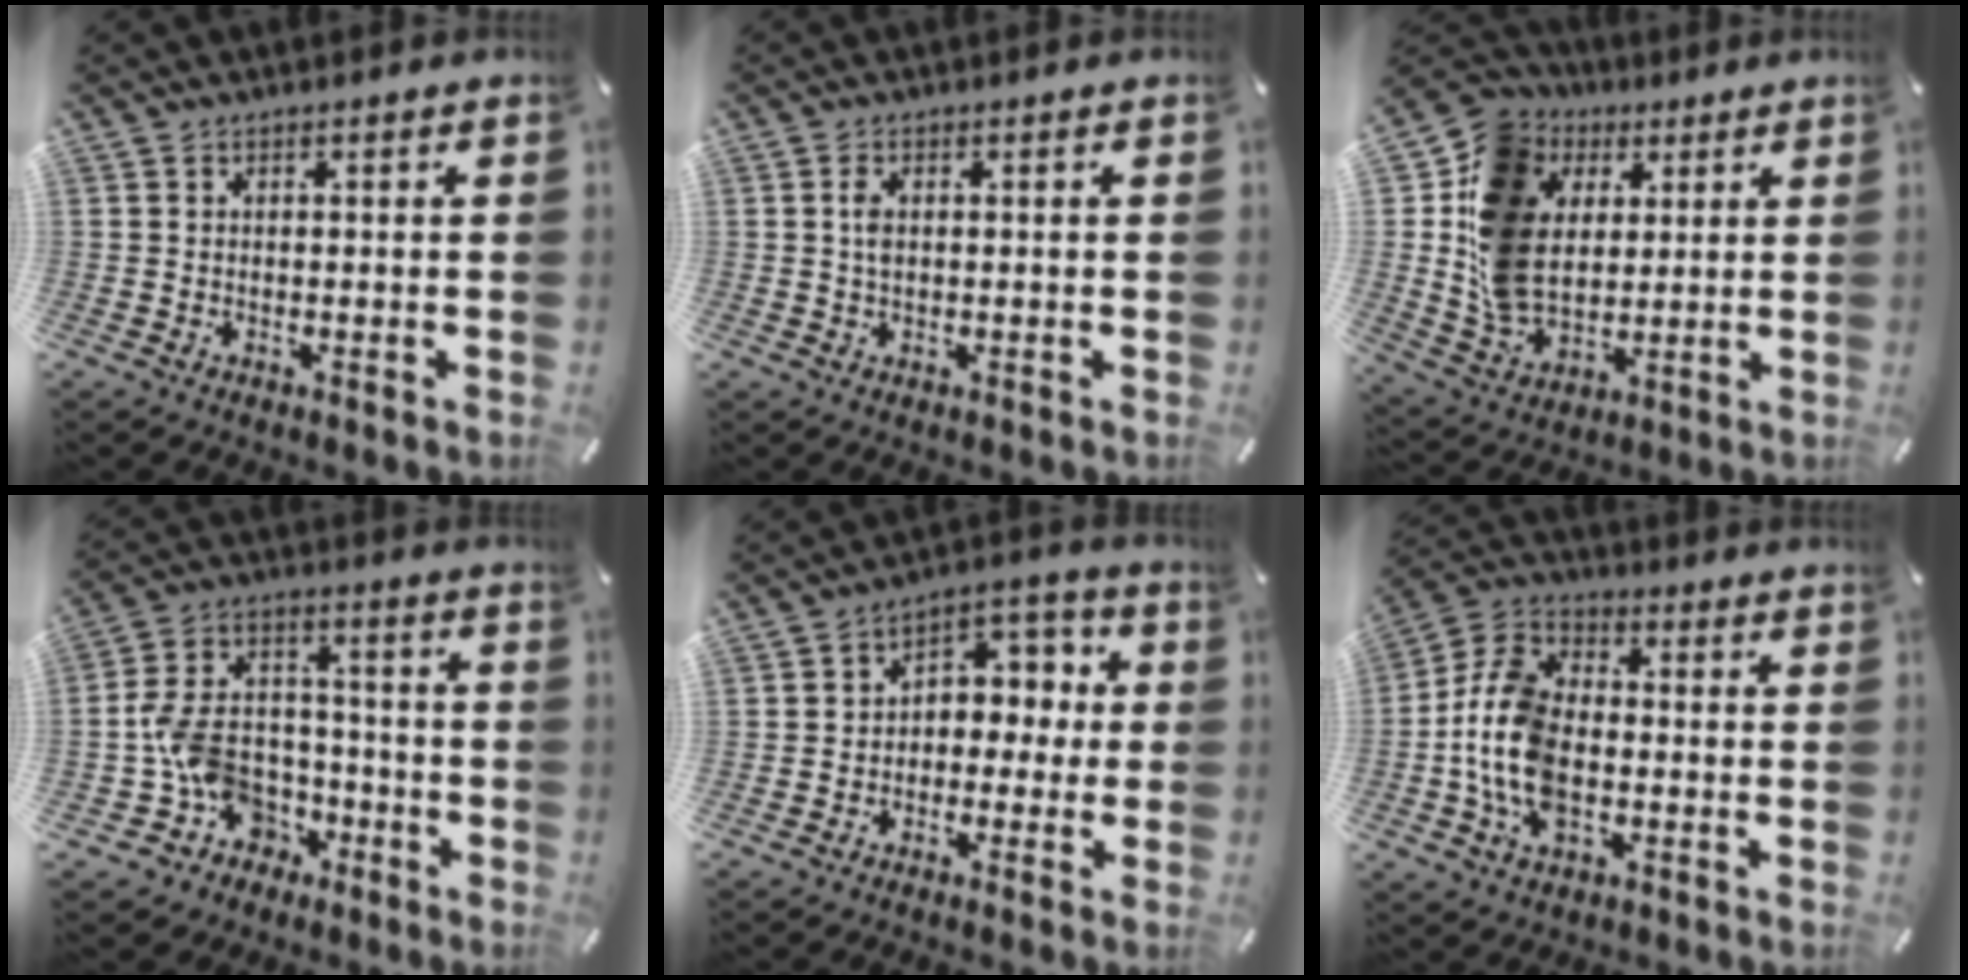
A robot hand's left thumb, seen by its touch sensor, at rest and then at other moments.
{"total": 2.4, "force": [0.4, 1.3, 2.0], "torque": [-0.042, 0.005, 0.005]}
{"total": 14.6, "force": [2.5, 12.3, 7.4], "torque": [-0.182, -0.015, 0.047]}
{"total": 12.8, "force": [-4.4, 10.6, 5.7], "torque": [-0.118, 0.029, -0.071]}
{"total": 5.7, "force": [-1.6, 4.9, 2.3], "torque": [-0.019, 0.014, -0.039]}
{"total": 12.8, "force": [-3.4, 8.4, 9.0], "torque": [-0.214, 0.007, -0.065]}